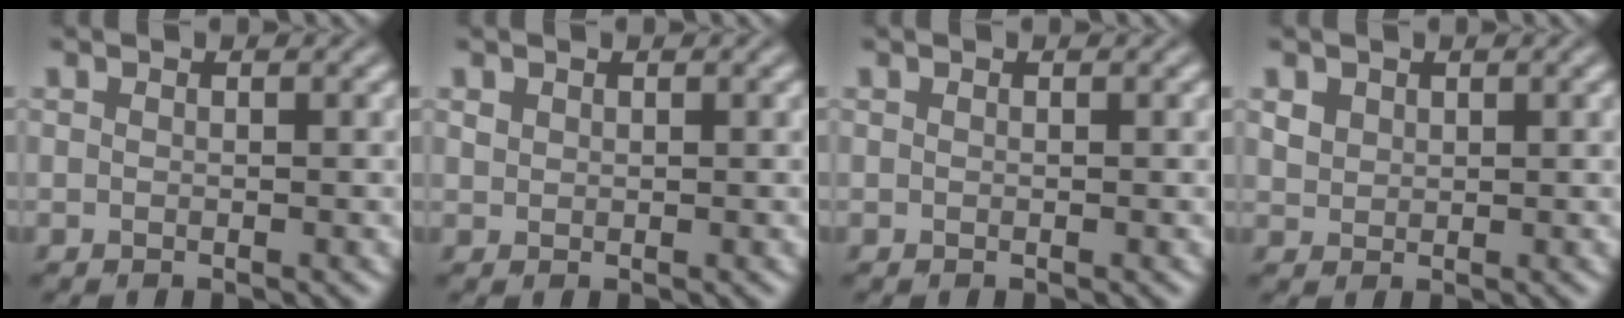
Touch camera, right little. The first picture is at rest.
{"total": 0.7, "force": [0.5, 0.5, 0.1], "torque": [-0.003, -0.002, 0.012]}
{"total": 0.0}
{"total": 1.4, "force": [0.8, 1.0, 0.4], "torque": [-0.009, -0.001, 0.020]}